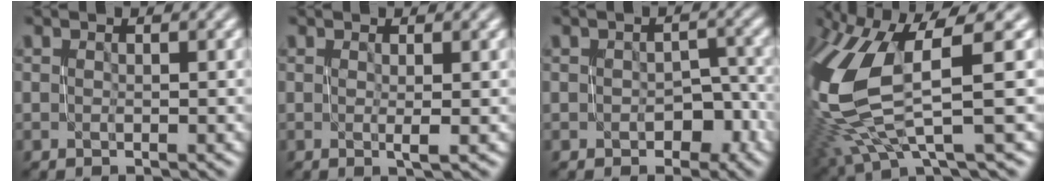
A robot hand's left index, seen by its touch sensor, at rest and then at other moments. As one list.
[{"total": 1.2, "force": [0.1, 0.2, 1.2], "torque": [-0.018, -0.002, 0.000]}, {"total": 2.2, "force": [-1.1, 1.3, 1.3], "torque": [-0.014, 0.004, -0.011]}, {"total": 9.9, "force": [1.1, 3.4, 9.3], "torque": [-0.217, -0.014, 0.033]}]